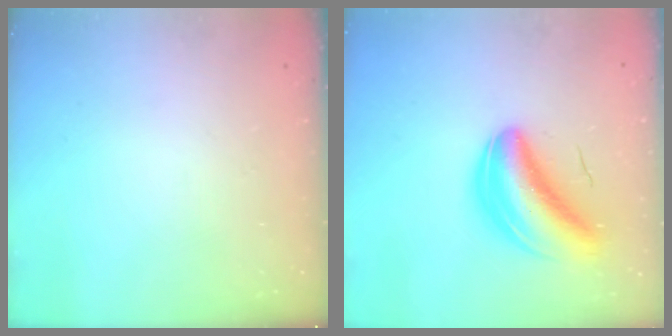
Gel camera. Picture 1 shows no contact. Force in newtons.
{"total": 9.9, "press": 9.5, "slide": 2.8}